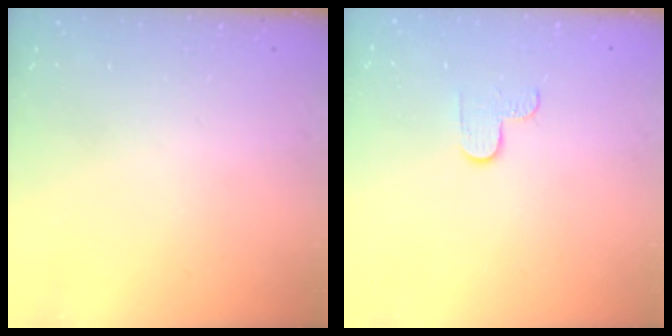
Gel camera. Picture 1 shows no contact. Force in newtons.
{"total": 2.9, "press": 2.9, "slide": 0.3}